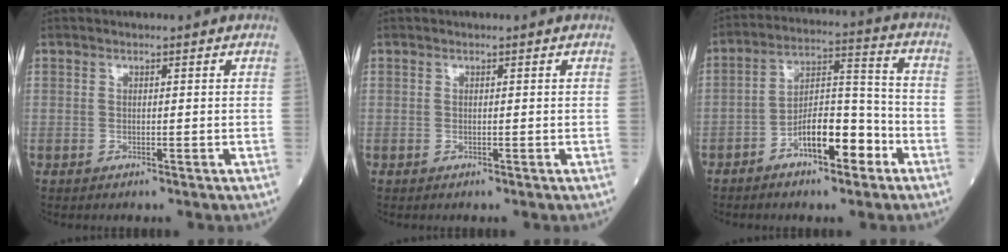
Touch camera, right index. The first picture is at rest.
{"total": 0.0}
{"total": 9.7, "force": [-5.1, 3.4, 7.5], "torque": [-0.131, 0.025, -0.089]}